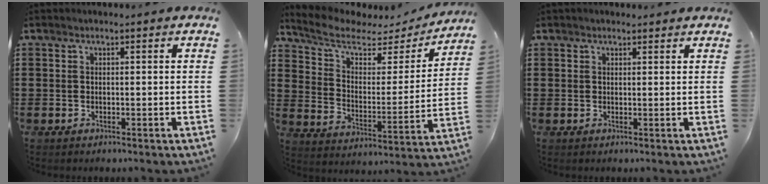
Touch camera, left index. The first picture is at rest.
{"total": 6.3, "force": [4.8, 2.6, 3.3], "torque": [-0.089, -0.027, 0.080]}
{"total": 0.8, "force": [0.8, 0.3, 0.2], "torque": [-0.004, 0.002, 0.015]}